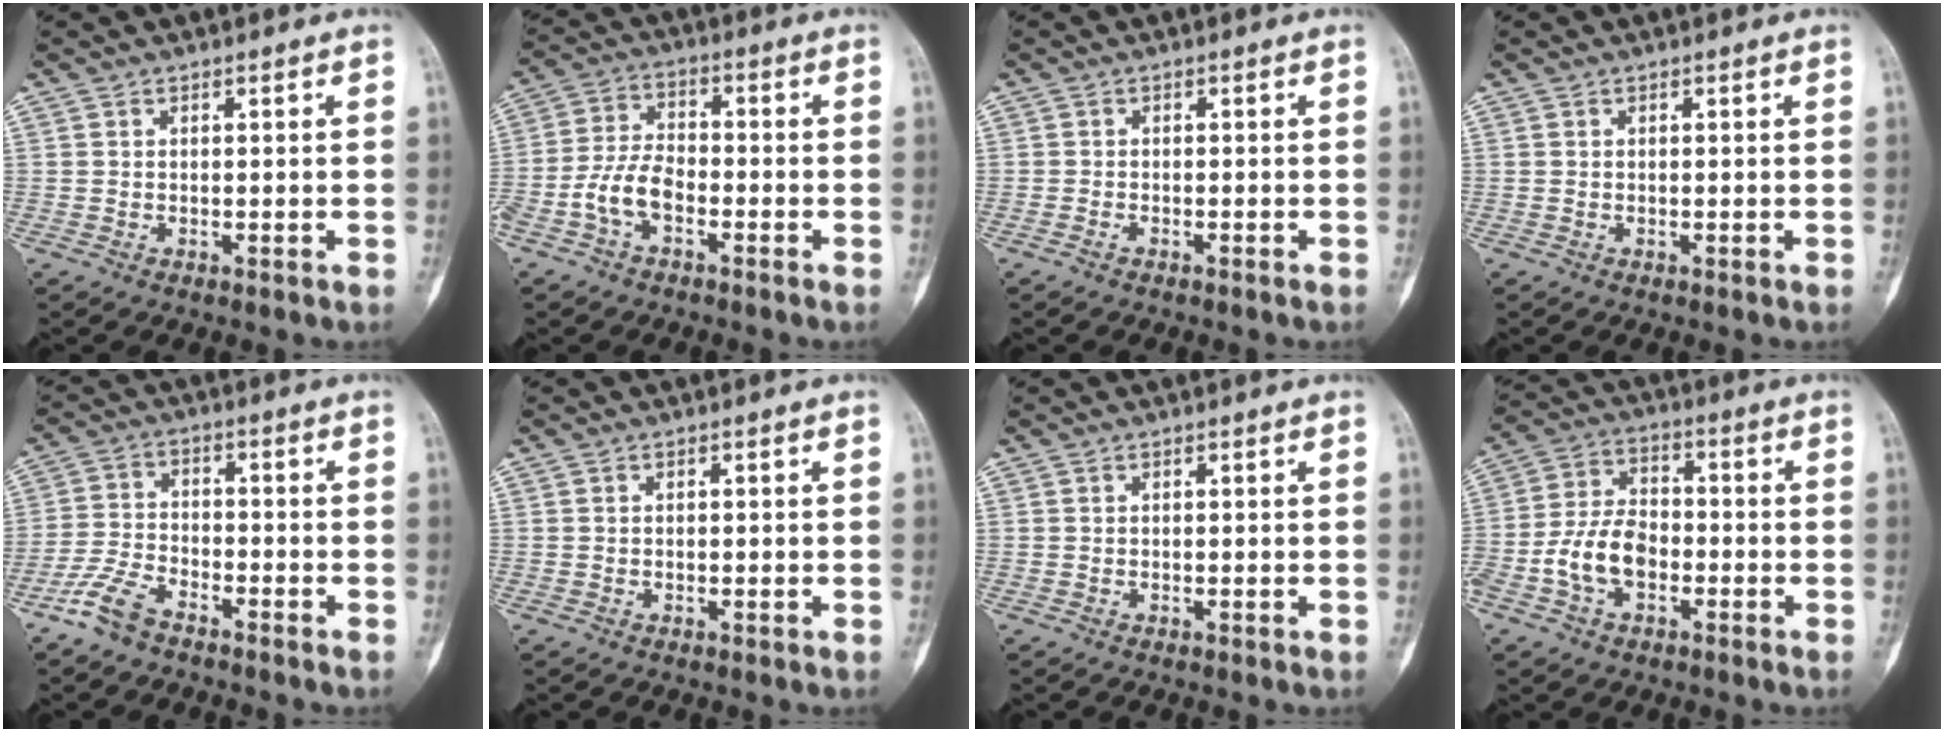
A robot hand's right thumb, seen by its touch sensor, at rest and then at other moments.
{"total": 7.1, "force": [-3.1, 4.0, 5.0], "torque": [-0.098, 0.031, -0.067]}
{"total": 0.7, "force": [-0.6, 0.2, 0.3], "torque": [-0.008, 0.000, -0.013]}
{"total": 0.0}
{"total": 5.9, "force": [-4.4, 2.5, 3.0], "torque": [-0.067, 0.020, -0.091]}
{"total": 0.0}
{"total": 0.0}
{"total": 9.8, "force": [-3.1, 6.3, 6.8], "torque": [-0.122, 0.036, -0.066]}